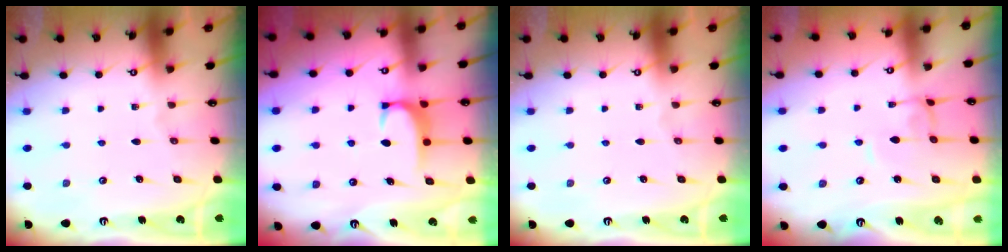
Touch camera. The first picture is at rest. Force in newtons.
{"total": 1.8, "press": 1.7, "slide": 0.4}
{"total": 0.0}
{"total": 2.1, "press": 2.1, "slide": 0.2}